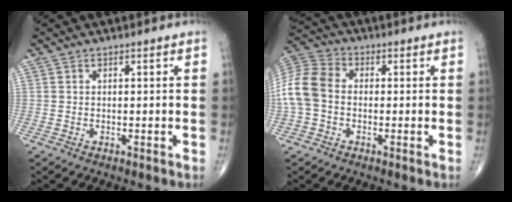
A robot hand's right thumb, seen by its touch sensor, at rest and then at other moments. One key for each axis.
{"total": 10.0, "fx": -0.8, "fy": 7.5, "fz": 6.6, "tx": -0.139, "ty": 0.028, "tz": -0.028}